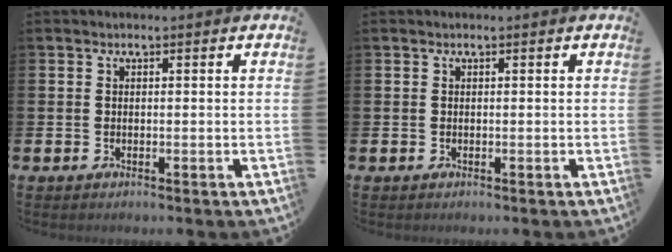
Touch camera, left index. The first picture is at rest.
{"total": 0.0}